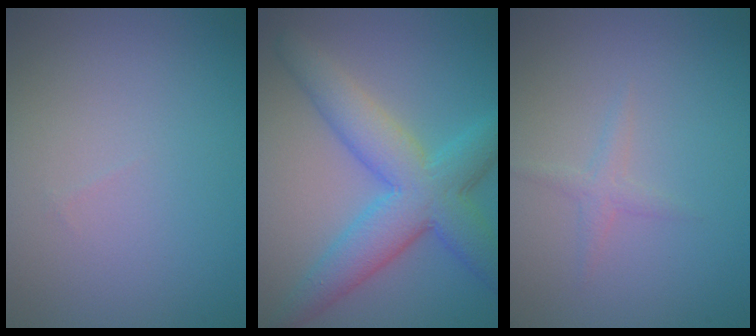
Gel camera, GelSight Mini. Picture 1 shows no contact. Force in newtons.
{"total": 7.3, "press": 7.3, "slide": 0.1}
{"total": 1.1, "press": 1.1, "slide": 0.0}